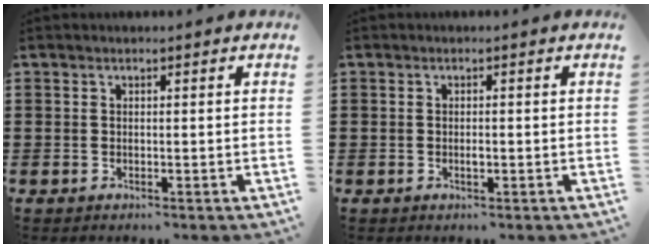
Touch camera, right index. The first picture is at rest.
{"total": 1.0, "force": [-0.1, 0.3, 0.9], "torque": [-0.018, -0.004, -0.001]}